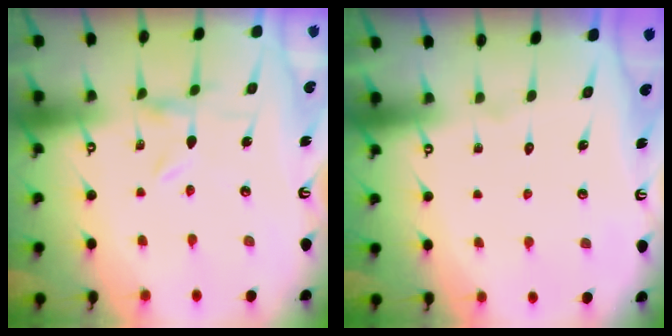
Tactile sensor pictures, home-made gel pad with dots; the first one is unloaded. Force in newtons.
{"total": 1.6, "press": 1.6, "slide": 0.1}